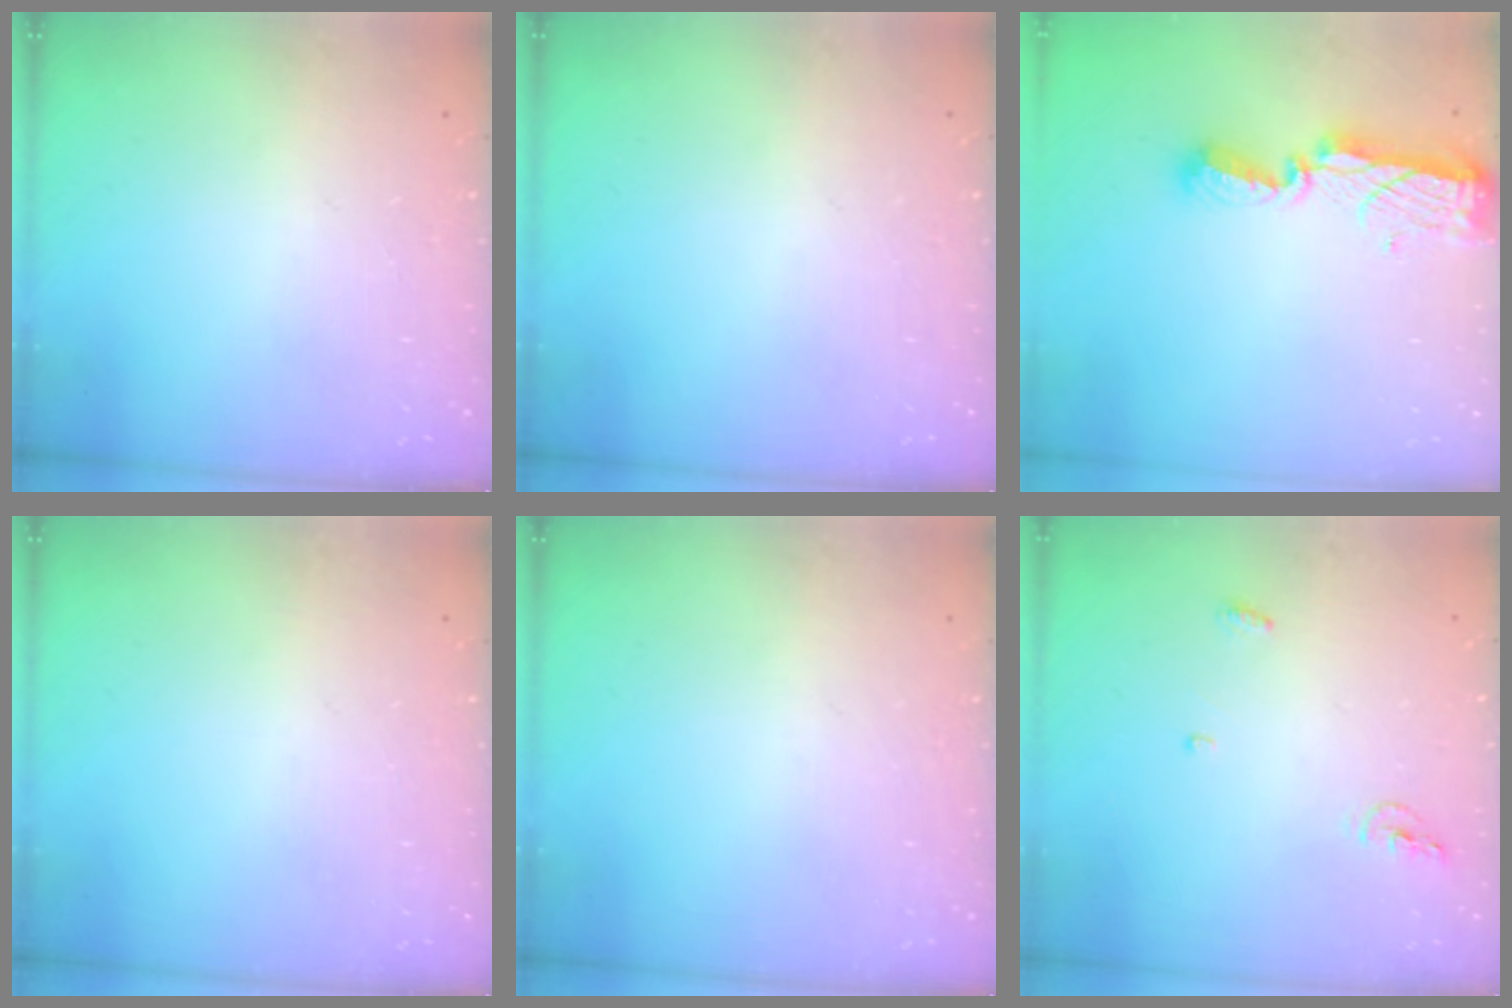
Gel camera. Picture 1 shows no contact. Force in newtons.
{"total": 0.0}
{"total": 8.3, "press": 8.3, "slide": 0.8}
{"total": 0.0}
{"total": 0.0}
{"total": 4.8, "press": 4.7, "slide": 0.8}